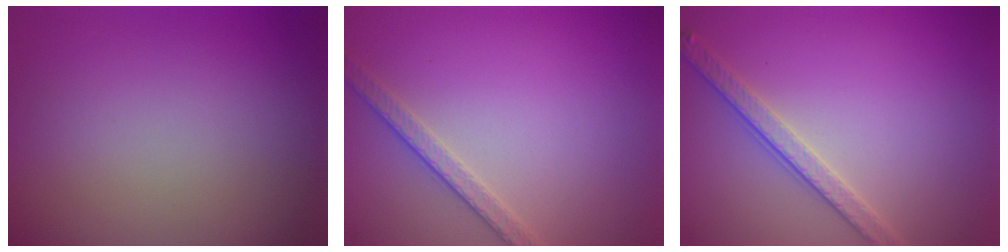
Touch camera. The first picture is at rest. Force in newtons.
{"total": 2.5, "press": 2.2, "slide": 1.2}
{"total": 2.8, "press": 2.7, "slide": 0.8}